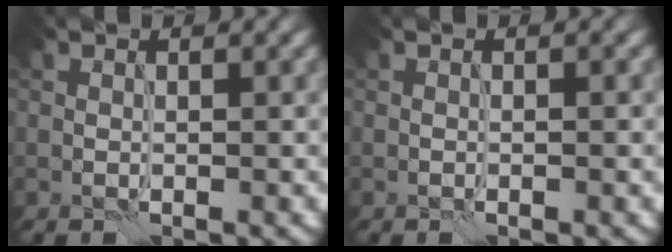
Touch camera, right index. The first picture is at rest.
{"total": 0.6, "force": [-0.2, 0.1, 0.5], "torque": [-0.003, 0.002, -0.005]}